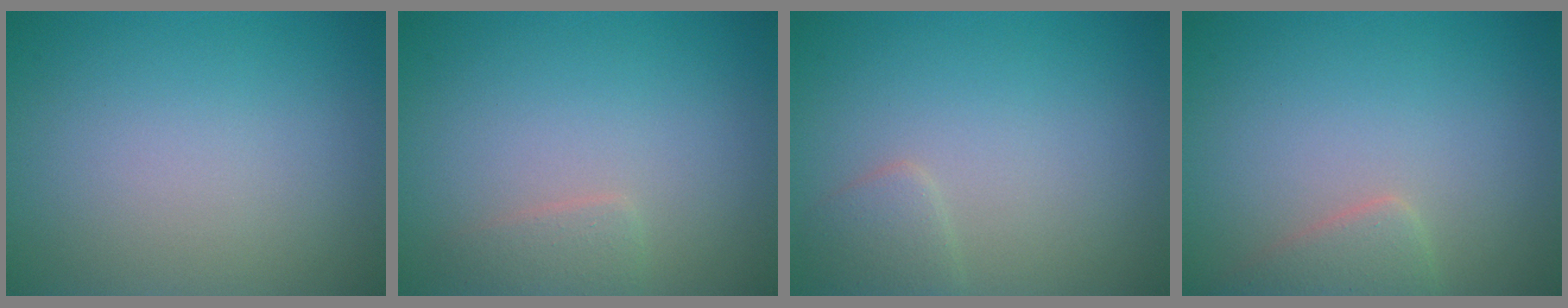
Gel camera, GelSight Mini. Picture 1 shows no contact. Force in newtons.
{"total": 1.3, "press": 1.3, "slide": 0.1}
{"total": 1.5, "press": 1.5, "slide": 0.0}
{"total": 2.0, "press": 2.0, "slide": 0.2}